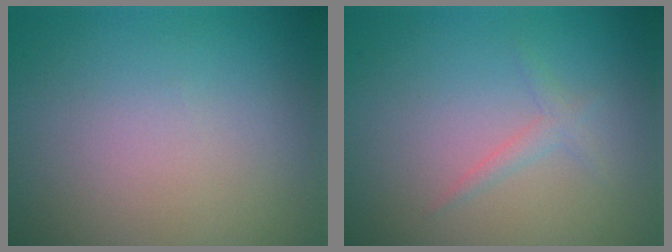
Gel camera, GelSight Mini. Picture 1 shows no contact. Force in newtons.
{"total": 1.1, "press": 1.1, "slide": 0.0}